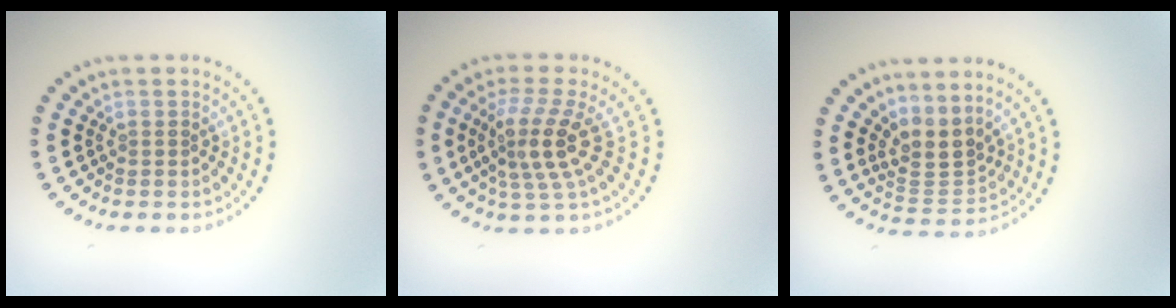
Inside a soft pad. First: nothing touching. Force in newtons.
{"total": 4.1, "press": 3.1, "slide": 2.6}
{"total": 3.3, "press": 2.7, "slide": 1.9}